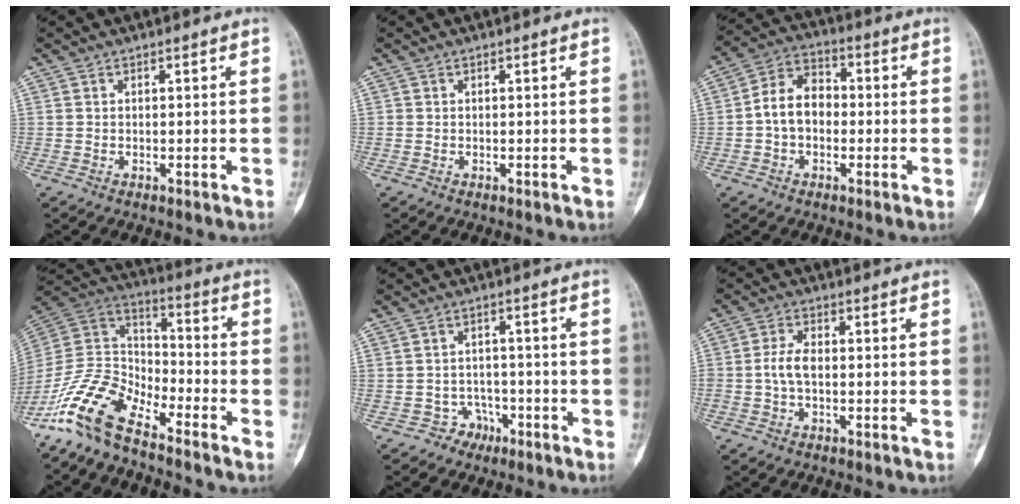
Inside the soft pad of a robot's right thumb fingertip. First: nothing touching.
{"total": 0.0}
{"total": 8.7, "force": [-0.9, 6.4, 5.9], "torque": [-0.087, 0.031, -0.030]}
{"total": 12.9, "force": [-10.1, 4.9, 6.4], "torque": [-0.116, 0.081, -0.207]}
{"total": 3.6, "force": [-2.2, 2.9, 0.0], "torque": [0.023, 0.025, -0.034]}
{"total": 4.2, "force": [-0.4, 2.4, 3.5], "torque": [-0.076, 0.011, -0.011]}